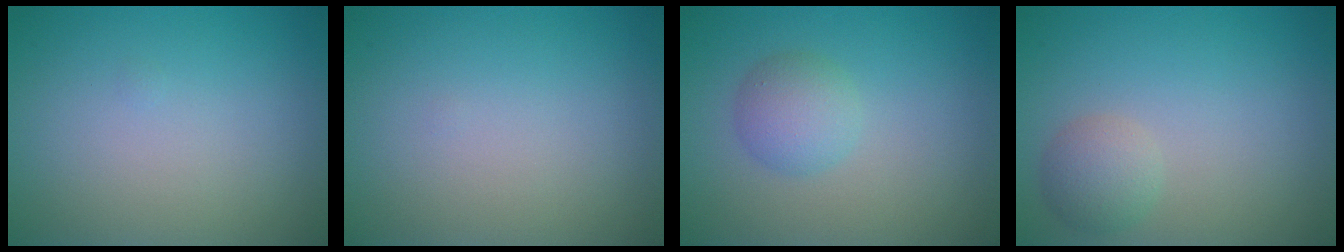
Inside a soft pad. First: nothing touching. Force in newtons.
{"total": 0.0}
{"total": 2.6, "press": 2.6, "slide": 0.1}
{"total": 2.2, "press": 2.2, "slide": 0.1}